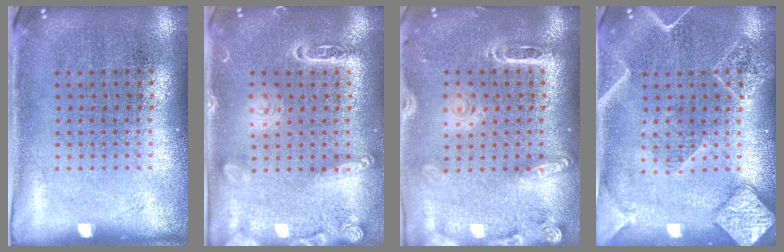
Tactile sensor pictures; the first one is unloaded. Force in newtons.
{"total": 1.9, "press": 1.8, "slide": 0.4}
{"total": 2.1, "press": 1.9, "slide": 0.9}
{"total": 1.9, "press": 1.9, "slide": 0.2}